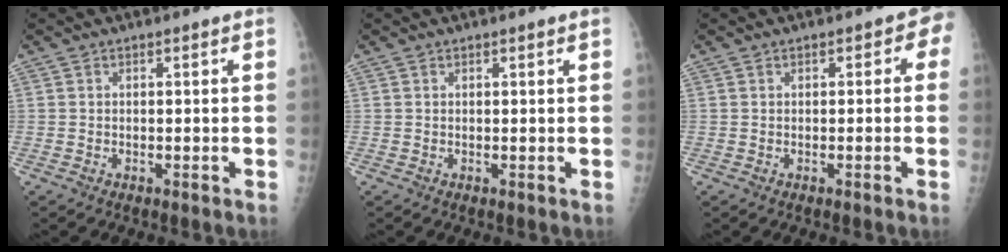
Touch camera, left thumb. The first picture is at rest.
{"total": 0.5, "force": [0.3, -0.1, 0.4], "torque": [-0.009, -0.001, 0.007]}
{"total": 2.2, "force": [0.3, 1.7, 1.4], "torque": [0.004, 0.006, -0.004]}